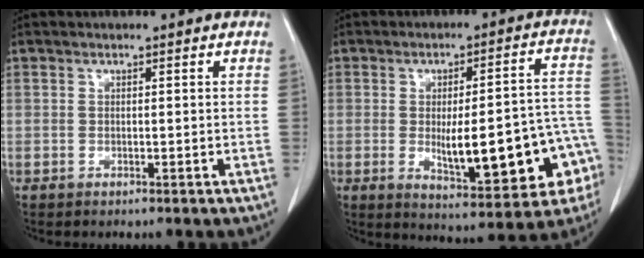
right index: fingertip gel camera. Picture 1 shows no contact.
{"total": 18.2, "force": [-4.4, 4.2, 17.1], "torque": [-0.171, 0.028, -0.035]}